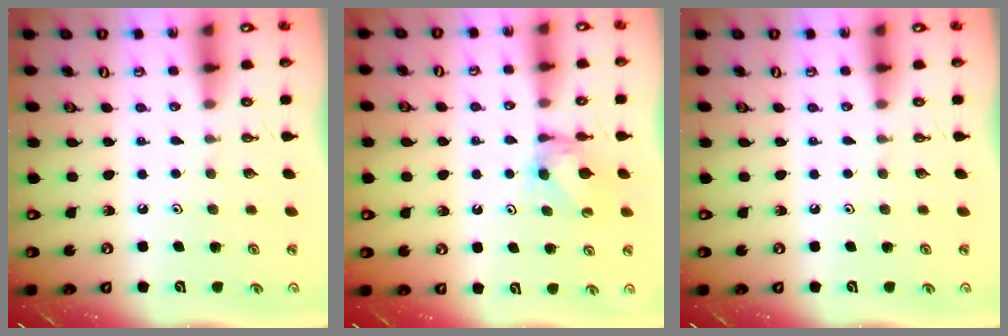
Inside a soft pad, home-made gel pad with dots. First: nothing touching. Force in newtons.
{"total": 5.7, "press": 5.6, "slide": 1.0}
{"total": 0.0}